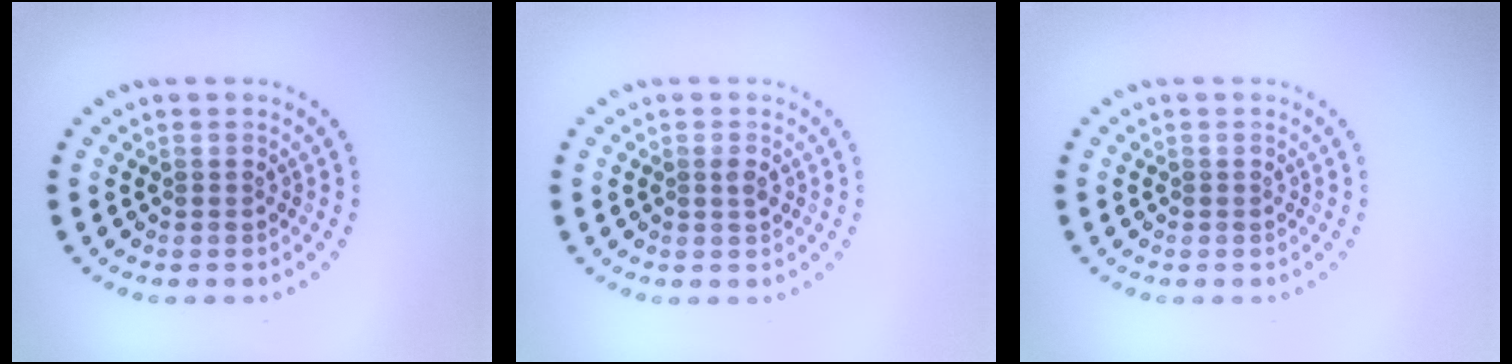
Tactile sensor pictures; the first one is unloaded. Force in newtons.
{"total": 0.9, "press": 0.9, "slide": 0.0}
{"total": 0.0}